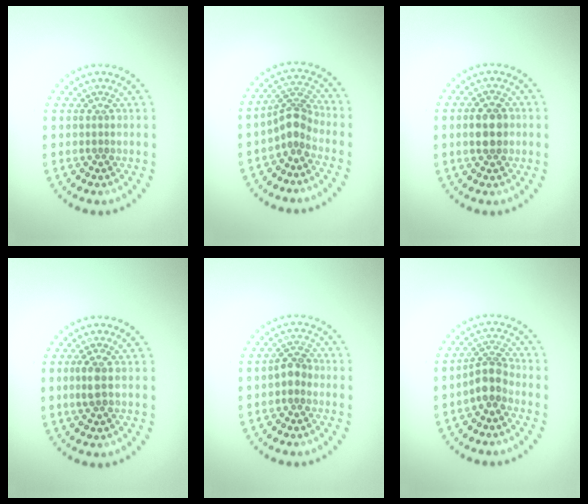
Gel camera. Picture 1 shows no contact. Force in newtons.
{"total": 2.9, "press": 2.1, "slide": 2.0}
{"total": 2.9, "press": 2.9, "slide": 0.1}
{"total": 1.4, "press": 1.3, "slide": 0.6}
{"total": 1.9, "press": 1.8, "slide": 0.6}
{"total": 2.7, "press": 2.2, "slide": 1.6}